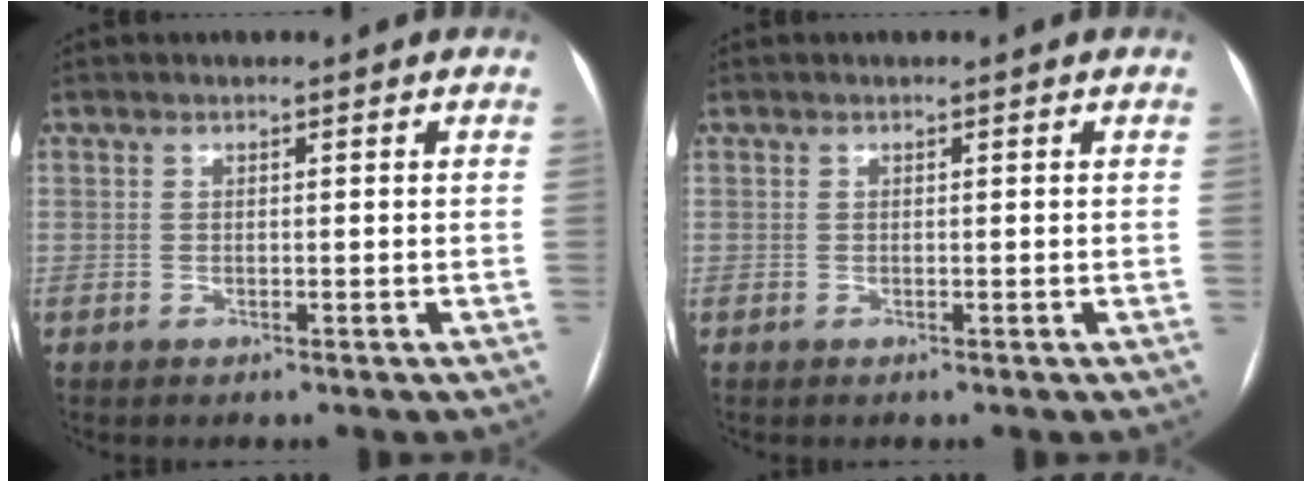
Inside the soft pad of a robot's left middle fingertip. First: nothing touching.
{"total": 0.0}